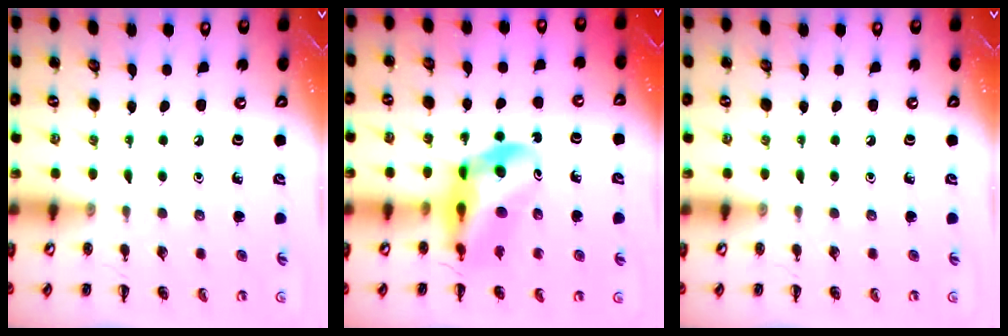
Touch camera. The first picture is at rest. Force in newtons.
{"total": 11.2, "press": 10.6, "slide": 3.4}
{"total": 0.0}